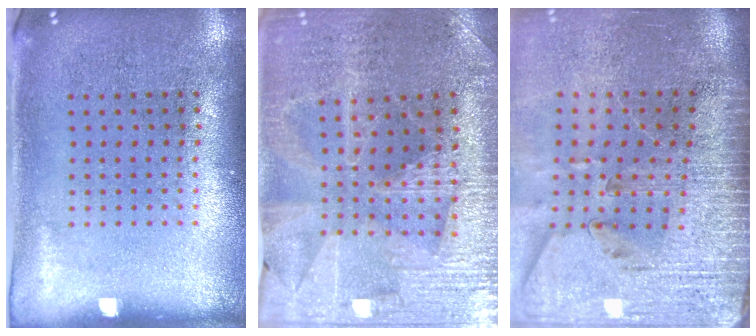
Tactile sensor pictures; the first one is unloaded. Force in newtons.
{"total": 3.0, "press": 3.0, "slide": 0.5}
{"total": 3.7, "press": 3.2, "slide": 1.9}